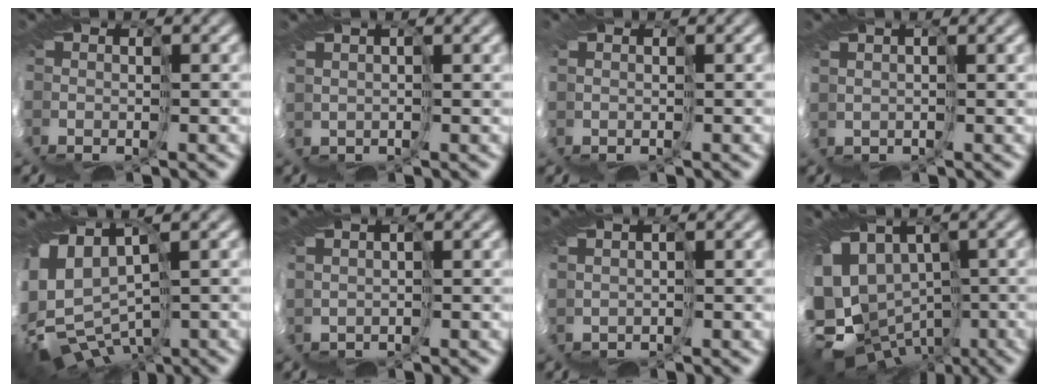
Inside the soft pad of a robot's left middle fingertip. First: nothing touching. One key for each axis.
{"total": 2.5, "fx": 1.2, "fy": -1.7, "fz": -1.5, "tx": 0.028, "ty": 0.009, "tz": 0.024}
{"total": 1.0, "fx": 0.2, "fy": 0.8, "fz": 0.7, "tx": -0.005, "ty": 0.008, "tz": 0.000}
{"total": 2.5, "fx": 1.2, "fy": -1.6, "fz": -1.5, "tx": 0.026, "ty": 0.009, "tz": 0.024}
{"total": 2.7, "fx": 1.0, "fy": 1.3, "fz": 2.1, "tx": -0.062, "ty": -0.004, "tz": 0.040}
{"total": 1.9, "fx": 0.8, "fy": -1.1, "fz": -1.3, "tx": 0.022, "ty": 0.003, "tz": 0.020}
{"total": 2.2, "fx": 0.8, "fy": -1.3, "fz": -1.5, "tx": 0.029, "ty": 0.005, "tz": 0.018}
{"total": 9.8, "fx": -3.6, "fy": 8.8, "fz": 2.5, "tx": -0.072, "ty": -0.023, "tz": -0.041}